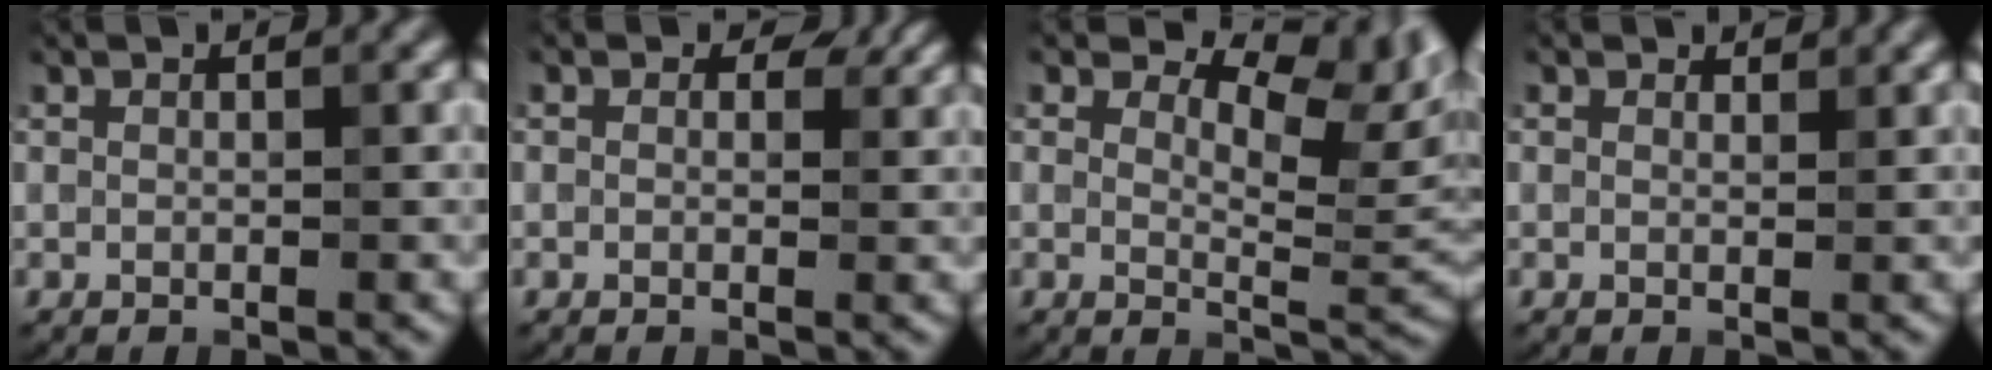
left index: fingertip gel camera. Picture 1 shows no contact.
{"total": 2.0, "force": [0.7, 1.3, 1.3], "torque": [-0.011, -0.003, 0.006]}
{"total": 8.0, "force": [4.2, 3.6, 5.7], "torque": [-0.072, 0.005, 0.058]}
{"total": 1.1, "force": [0.9, 0.5, 0.3], "torque": [-0.005, -0.002, 0.009]}